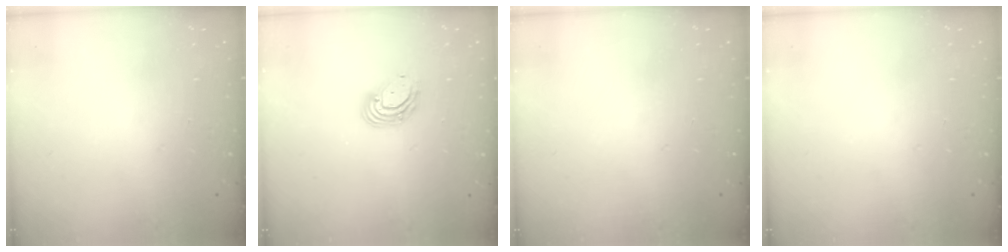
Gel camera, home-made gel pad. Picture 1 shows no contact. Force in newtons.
{"total": 7.5, "press": 7.3, "slide": 1.3}
{"total": 0.0}
{"total": 0.0}